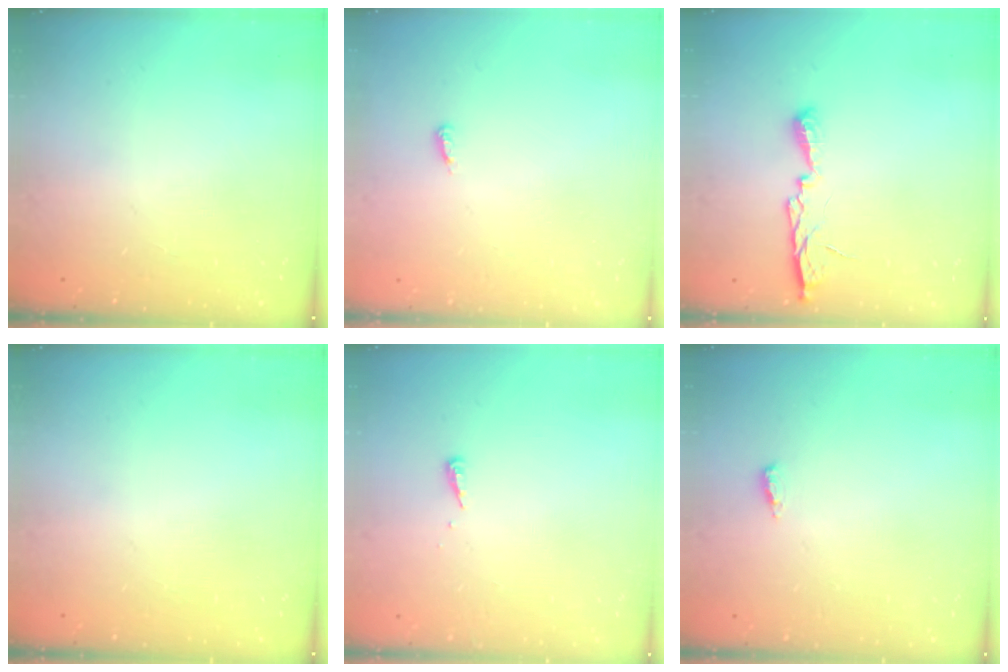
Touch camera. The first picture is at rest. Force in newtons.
{"total": 3.7, "press": 3.7, "slide": 0.2}
{"total": 7.0, "press": 7.0, "slide": 0.7}
{"total": 0.0}
{"total": 3.9, "press": 3.9, "slide": 0.5}
{"total": 2.7, "press": 2.5, "slide": 1.0}